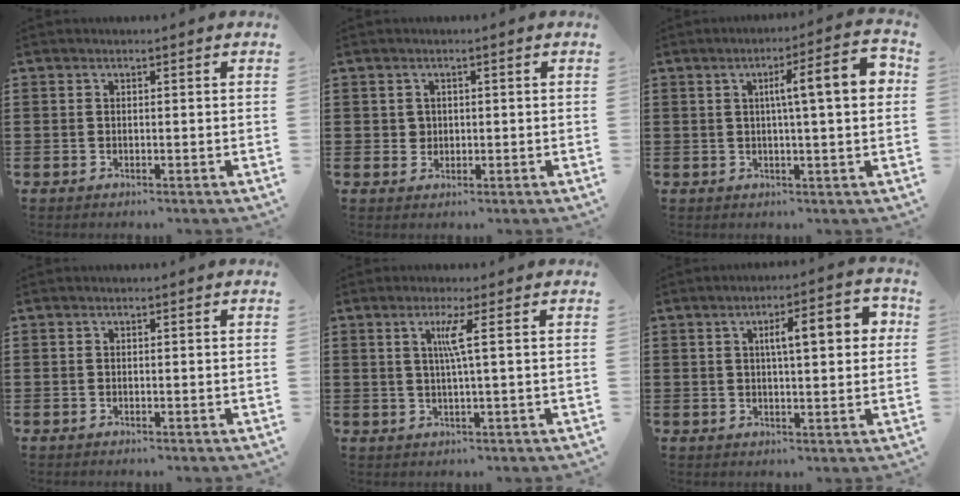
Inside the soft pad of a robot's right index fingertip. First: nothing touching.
{"total": 1.5, "force": [0.3, 1.4, 0.4], "torque": [-0.013, 0.007, 0.005]}
{"total": 9.1, "force": [1.6, 1.1, 8.9], "torque": [-0.141, -0.003, 0.015]}
{"total": 0.0}
{"total": 3.7, "force": [0.8, -0.6, 3.6], "torque": [-0.071, -0.004, 0.008]}
{"total": 7.1, "force": [1.7, 2.0, 6.6], "torque": [-0.105, 0.001, 0.019]}